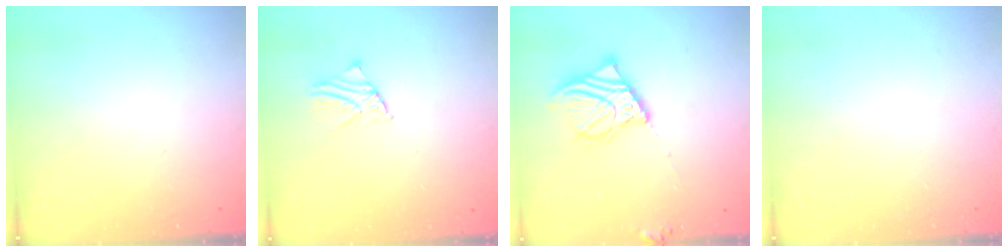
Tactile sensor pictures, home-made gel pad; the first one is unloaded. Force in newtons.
{"total": 1.7, "press": 1.7, "slide": 0.2}
{"total": 12.4, "press": 12.2, "slide": 2.3}
{"total": 0.0}